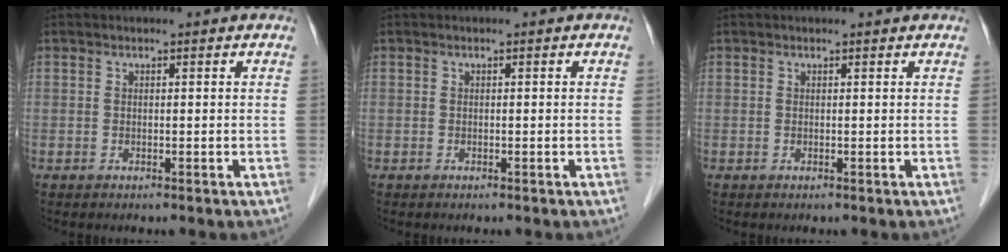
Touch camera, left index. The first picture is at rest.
{"total": 0.0}
{"total": 1.2, "force": [1.2, 0.1, 0.3], "torque": [-0.009, 0.006, 0.010]}